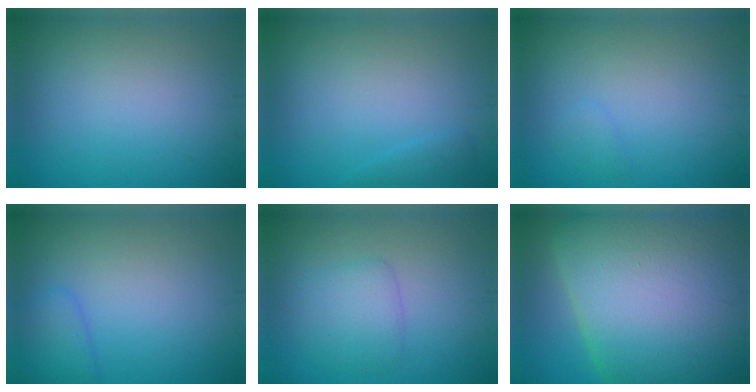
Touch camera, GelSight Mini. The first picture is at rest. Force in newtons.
{"total": 0.9, "press": 0.9, "slide": 0.1}
{"total": 0.7, "press": 0.7, "slide": 0.0}
{"total": 2.0, "press": 2.0, "slide": 0.1}
{"total": 2.7, "press": 2.7, "slide": 0.1}
{"total": 22.3, "press": 22.3, "slide": 0.8}